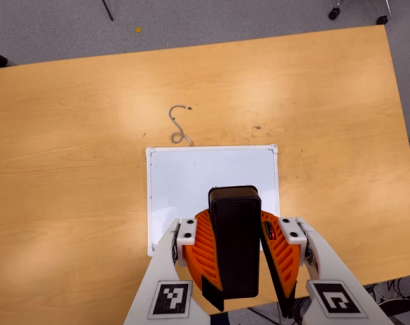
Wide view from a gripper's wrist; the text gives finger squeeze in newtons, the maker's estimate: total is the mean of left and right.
{"total": 10.1, "left": 10.4, "right": 9.8}